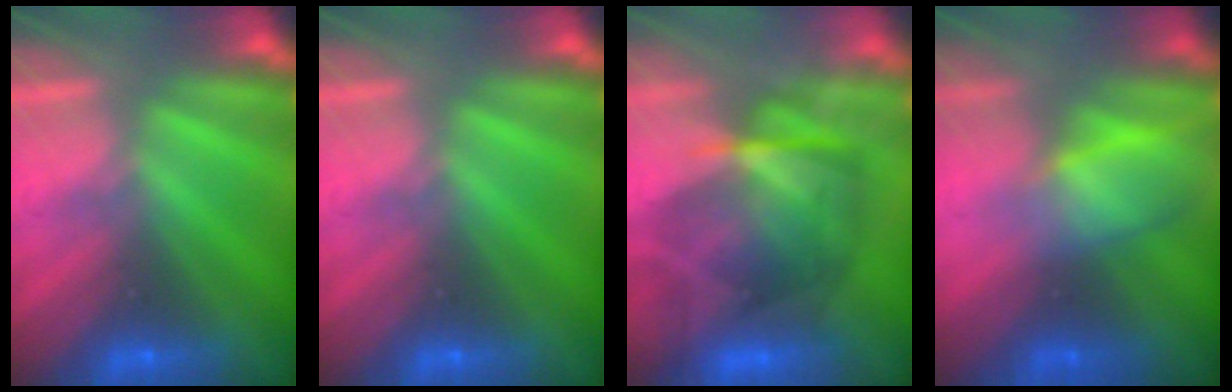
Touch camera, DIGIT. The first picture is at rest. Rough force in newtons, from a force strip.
{"total": 0.0}
{"total": 7.5}
{"total": 2.9}